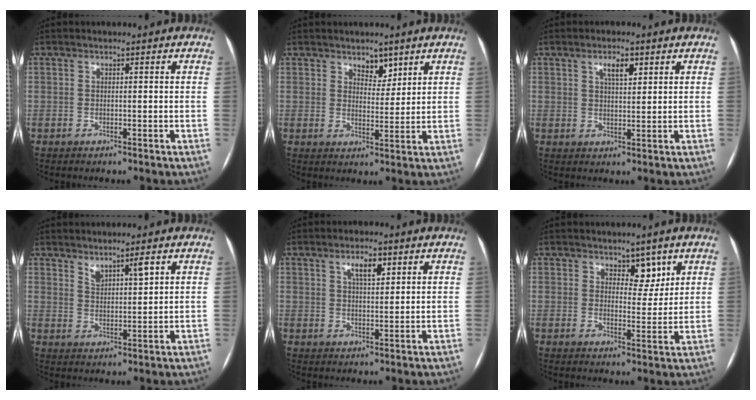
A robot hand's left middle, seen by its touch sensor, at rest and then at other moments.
{"total": 3.4, "force": [2.5, 1.9, 1.5], "torque": [-0.016, -0.002, 0.042]}
{"total": 3.4, "force": [1.8, 1.1, 2.6], "torque": [-0.045, 0.003, 0.030]}
{"total": 3.5, "force": [2.6, 0.5, 2.4], "torque": [-0.046, 0.000, 0.049]}
{"total": 3.8, "force": [2.0, 1.2, 3.0], "torque": [-0.053, 0.004, 0.034]}
{"total": 4.2, "force": [2.7, 2.2, 2.2], "torque": [-0.018, -0.004, 0.041]}